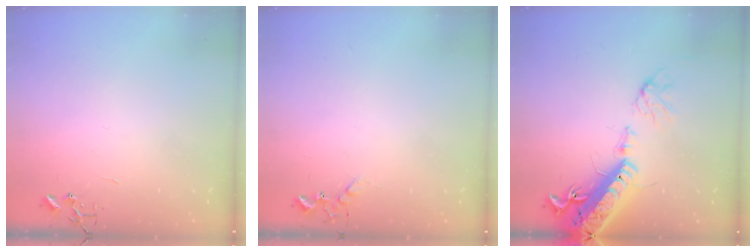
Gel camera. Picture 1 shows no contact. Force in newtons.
{"total": 5.2, "press": 5.1, "slide": 0.9}
{"total": 20.3, "press": 19.8, "slide": 4.4}